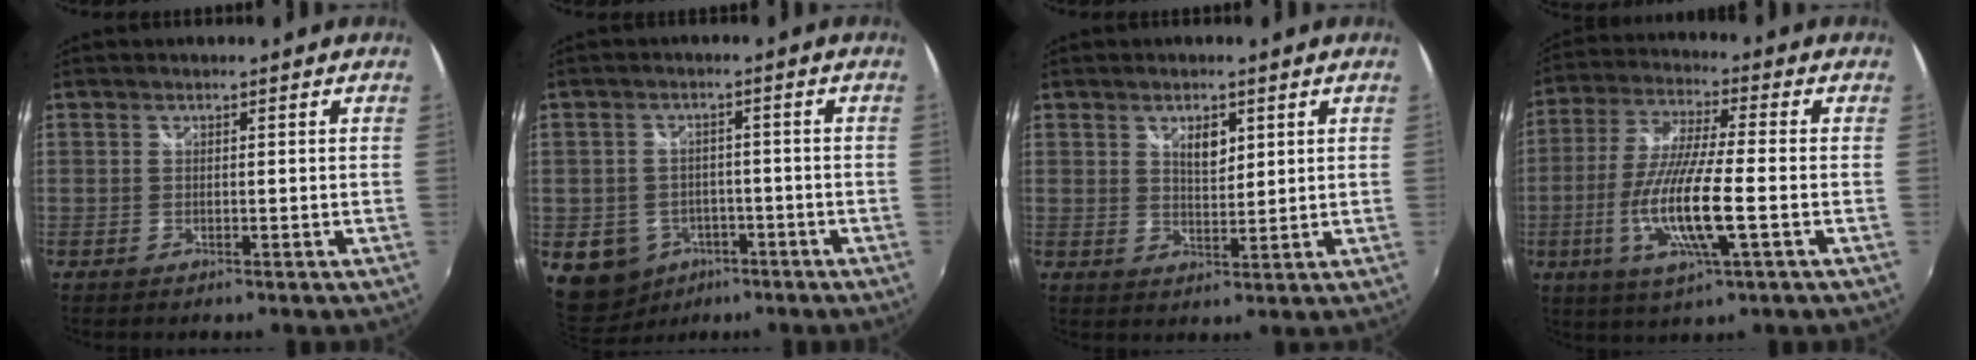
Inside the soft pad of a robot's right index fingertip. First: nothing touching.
{"total": 6.7, "force": [-3.5, 5.6, 1.4], "torque": [-0.042, 0.010, -0.045]}
{"total": 4.1, "force": [1.9, 2.0, 3.0], "torque": [-0.046, 0.001, 0.033]}
{"total": 14.0, "force": [-3.8, 1.7, 13.4], "torque": [-0.272, -0.016, -0.070]}